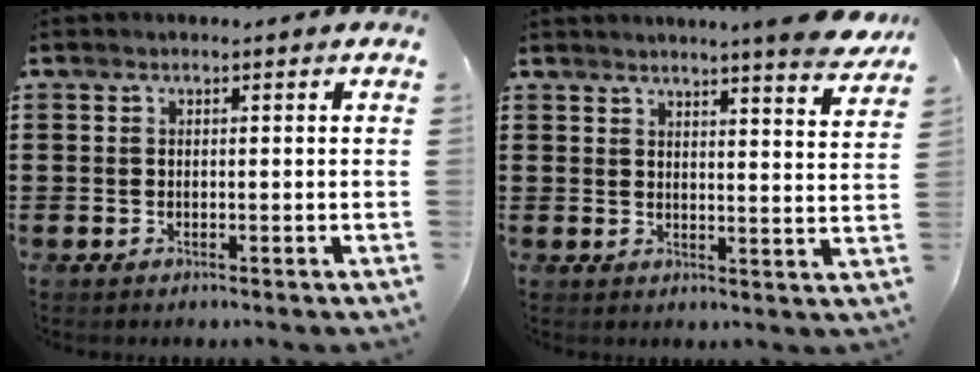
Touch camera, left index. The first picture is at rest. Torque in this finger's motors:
{"motor_torque": [1.07, -1.07, 0.29, 0.09]}